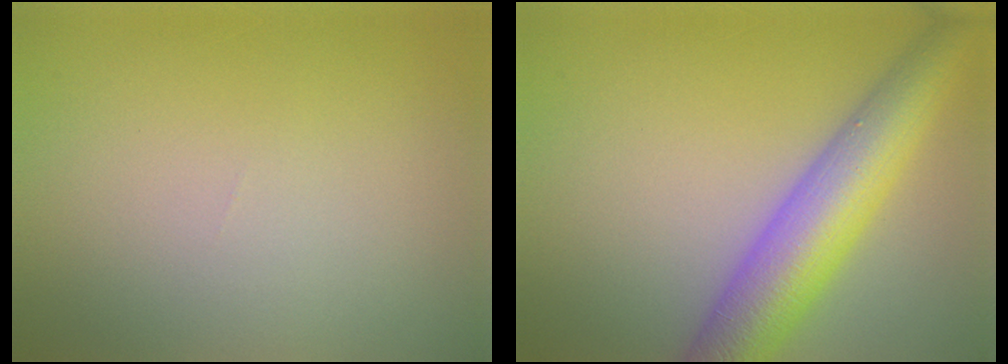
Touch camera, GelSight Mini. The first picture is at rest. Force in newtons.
{"total": 8.5, "press": 8.5, "slide": 0.2}